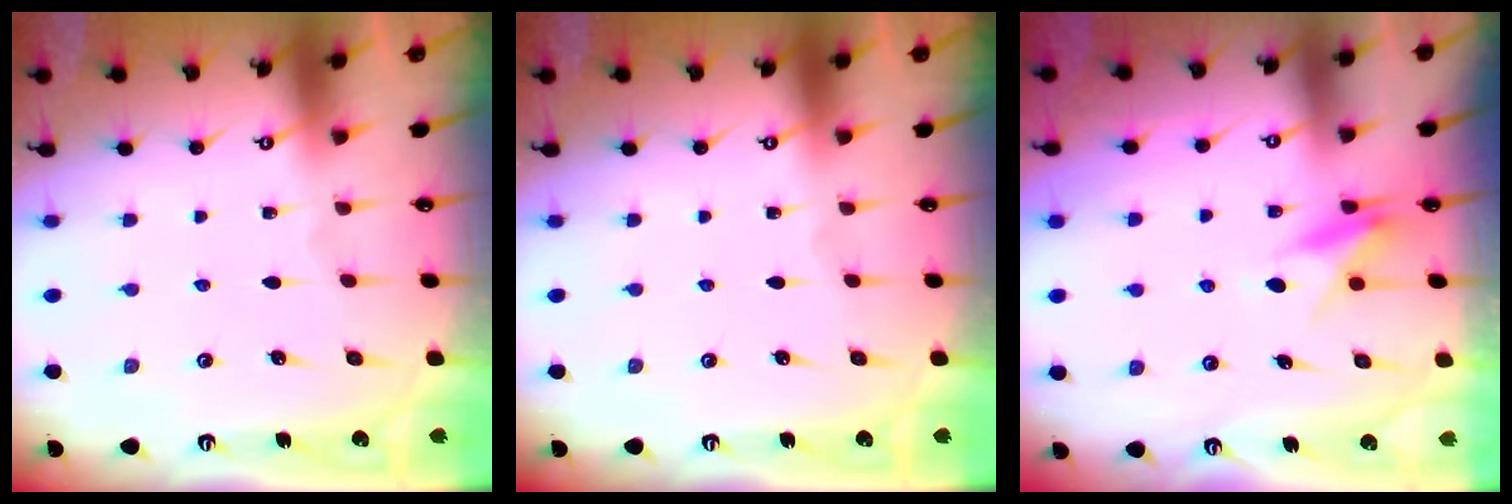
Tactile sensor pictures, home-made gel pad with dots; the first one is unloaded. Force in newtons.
{"total": 0.0}
{"total": 8.0, "press": 8.0, "slide": 0.5}